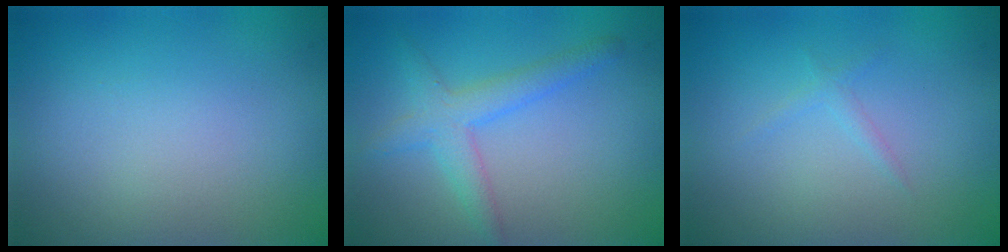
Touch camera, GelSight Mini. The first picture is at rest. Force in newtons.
{"total": 3.1, "press": 3.1, "slide": 0.1}
{"total": 0.7, "press": 0.7, "slide": 0.1}